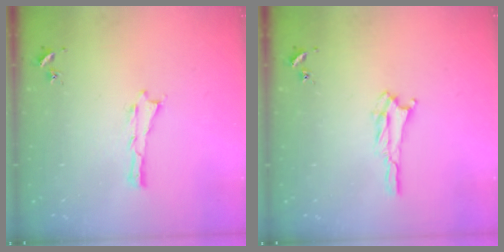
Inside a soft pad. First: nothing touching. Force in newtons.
{"total": 2.3, "press": 2.2, "slide": 0.4}